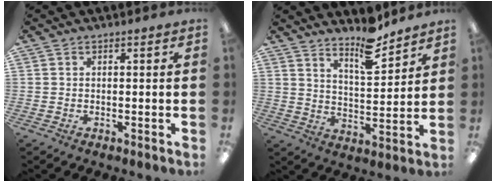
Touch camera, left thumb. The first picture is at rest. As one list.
[{"total": 10.0, "force": [8.4, 2.7, 4.8], "torque": [-0.061, -0.063, 0.144]}]